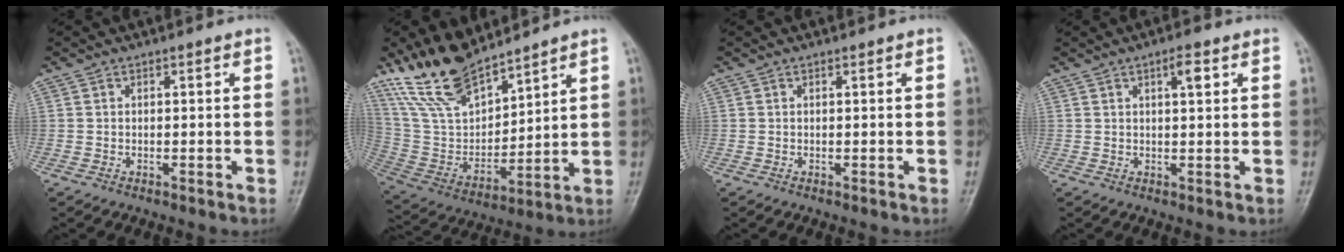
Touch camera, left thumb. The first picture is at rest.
{"total": 16.5, "force": [13.2, 6.0, 7.8], "torque": [-0.121, -0.064, 0.268]}
{"total": 0.0}
{"total": 3.1, "force": [1.5, 0.9, 2.5], "torque": [-0.036, -0.005, 0.023]}